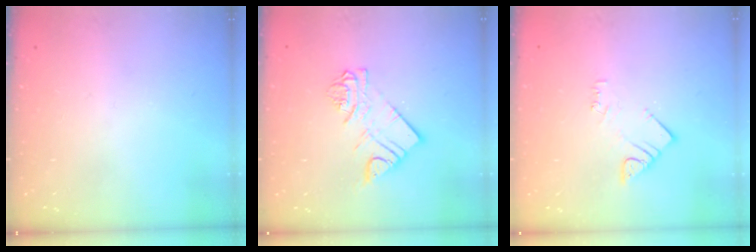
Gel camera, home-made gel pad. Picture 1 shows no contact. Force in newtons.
{"total": 8.9, "press": 8.9, "slide": 0.7}
{"total": 3.1, "press": 3.0, "slide": 0.5}